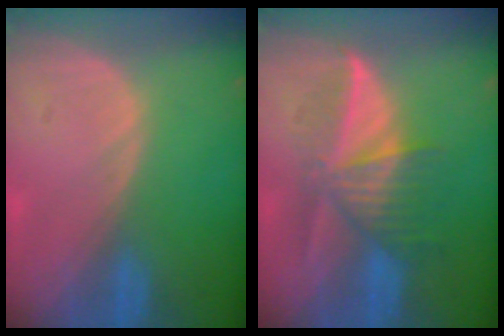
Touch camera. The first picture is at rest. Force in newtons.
{"total": 6.8, "press": 6.8, "slide": 0.4}